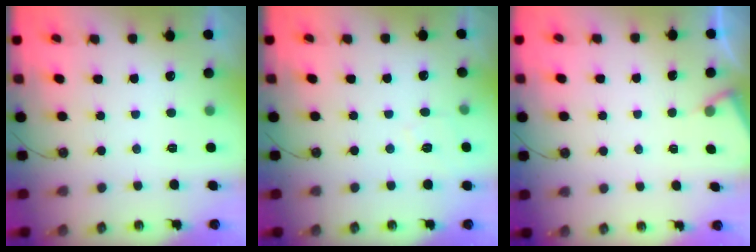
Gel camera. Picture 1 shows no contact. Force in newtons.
{"total": 4.7, "press": 4.7, "slide": 0.6}
{"total": 2.8, "press": 2.7, "slide": 0.4}